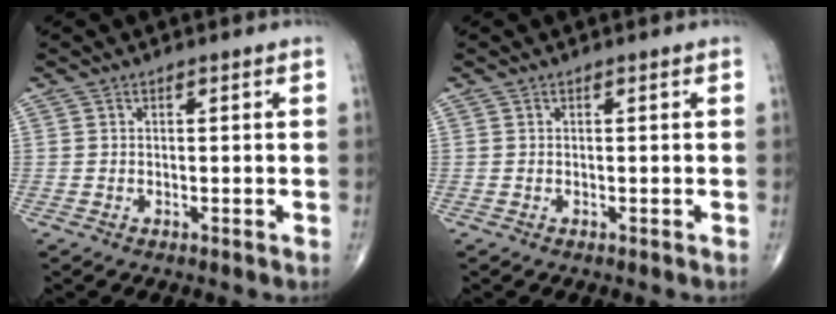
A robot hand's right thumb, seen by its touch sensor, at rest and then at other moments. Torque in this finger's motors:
{"motor_torque": [0.00, 0.00, 0.00, 0.00, 0.02]}